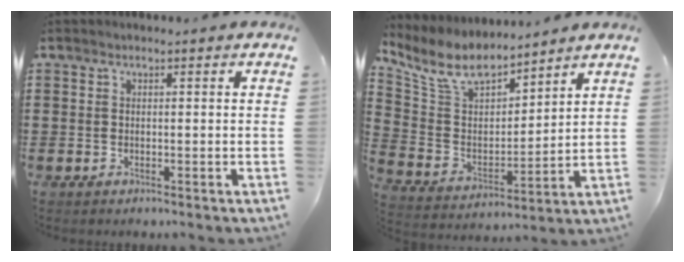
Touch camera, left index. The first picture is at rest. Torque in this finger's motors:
{"motor_torque": [1.74, 0.40, 0.22, 0.10]}